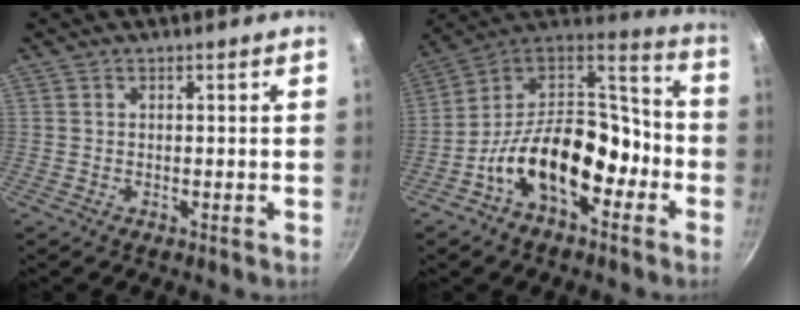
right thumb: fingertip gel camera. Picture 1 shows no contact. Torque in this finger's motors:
{"motor_torque": [2.48, 2.53, 1.46, -1.31, 0.50]}